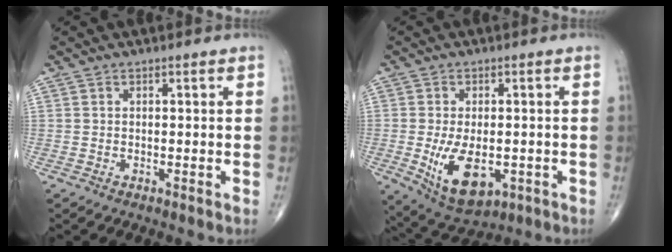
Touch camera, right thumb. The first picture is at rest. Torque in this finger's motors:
{"motor_torque": [0.31, 0.61, 0.49, 0.36, 0.11]}